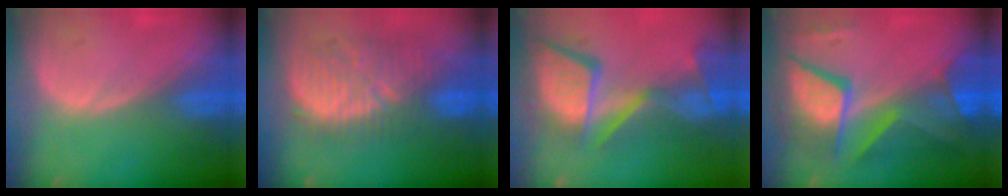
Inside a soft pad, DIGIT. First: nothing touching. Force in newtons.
{"total": 9.9, "press": 9.8, "slide": 1.5}
{"total": 13.8, "press": 11.2, "slide": 8.1}
{"total": 11.8, "press": 11.7, "slide": 1.2}